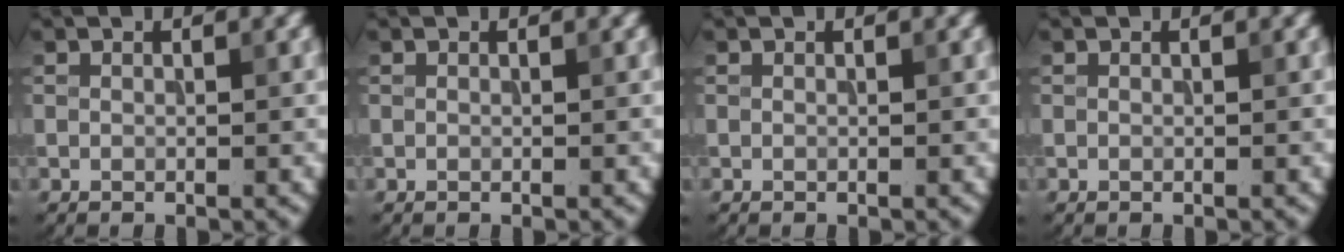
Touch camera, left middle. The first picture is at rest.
{"total": 0.0}
{"total": 0.0}
{"total": 0.0}